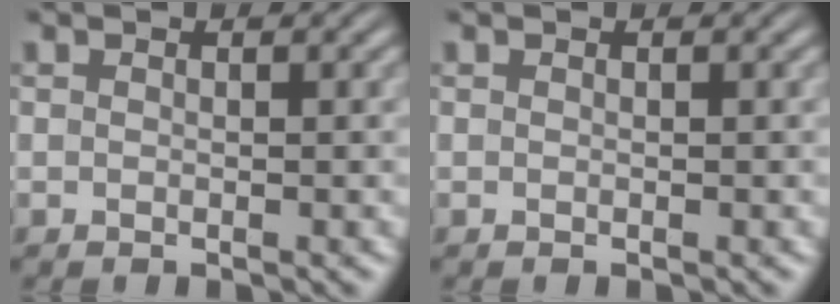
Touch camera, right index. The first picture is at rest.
{"total": 0.0}